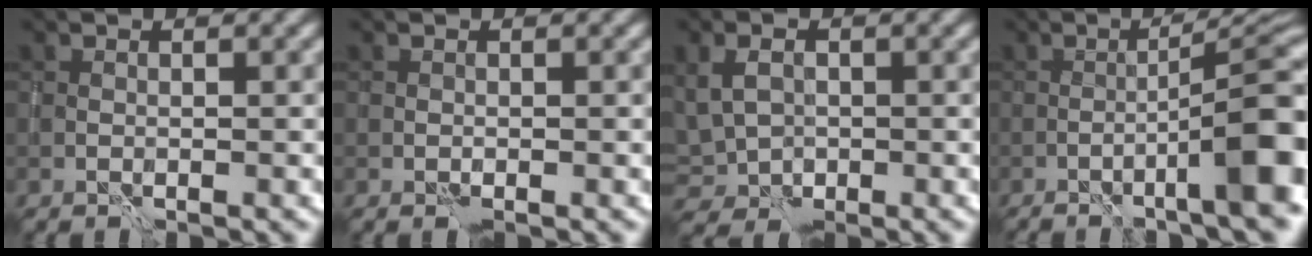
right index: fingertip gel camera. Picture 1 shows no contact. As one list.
[{"total": 0.0}, {"total": 4.0, "force": [0.3, 3.3, 2.3], "torque": [-0.046, -0.003, 0.017]}, {"total": 10.8, "force": [-4.0, 1.5, 9.9], "torque": [-0.129, 0.017, -0.054]}]